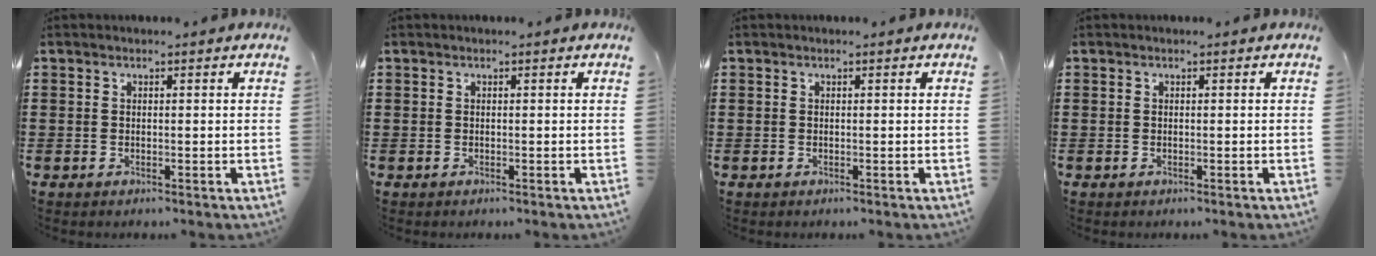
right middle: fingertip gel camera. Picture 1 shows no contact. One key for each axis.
{"total": 0.0}
{"total": 0.0}
{"total": 0.0}